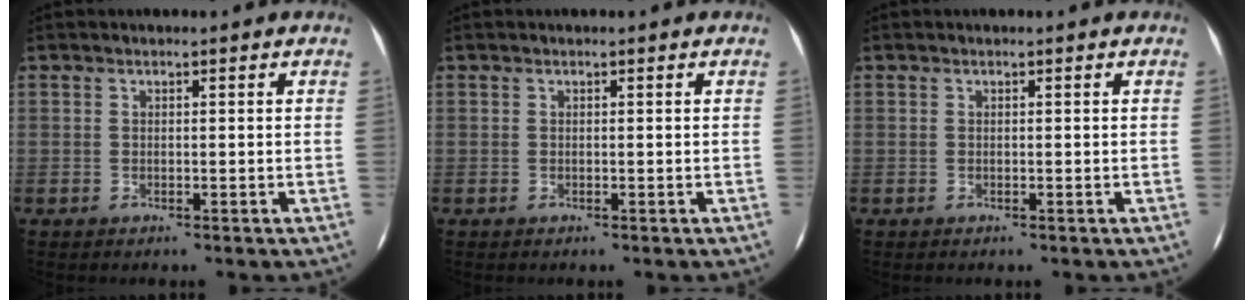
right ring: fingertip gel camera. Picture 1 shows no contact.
{"total": 0.0}
{"total": 0.0}